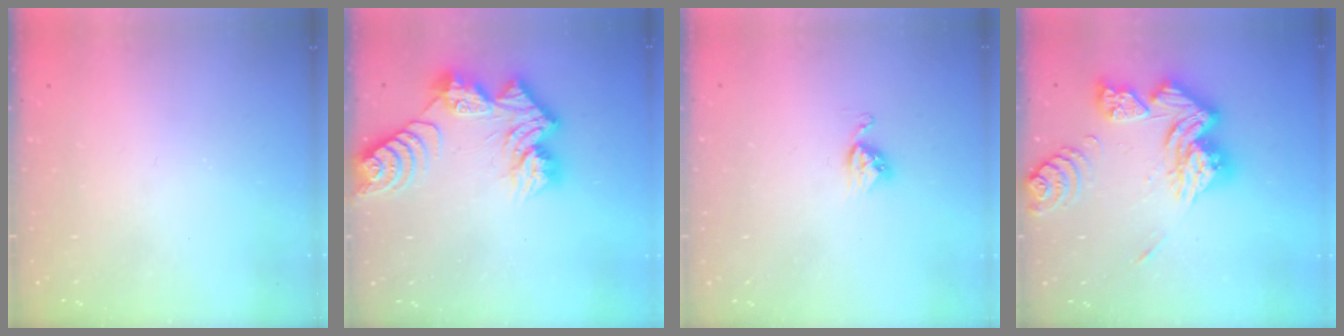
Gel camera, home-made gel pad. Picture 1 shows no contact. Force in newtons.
{"total": 13.5, "press": 13.5, "slide": 1.1}
{"total": 4.2, "press": 4.2, "slide": 0.4}
{"total": 18.9, "press": 18.7, "slide": 2.2}